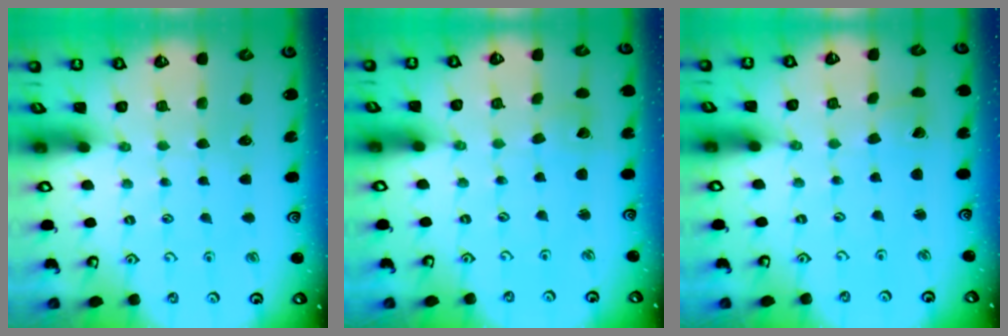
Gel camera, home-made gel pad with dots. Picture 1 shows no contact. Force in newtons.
{"total": 1.6, "press": 1.6, "slide": 0.2}
{"total": 1.3, "press": 1.3, "slide": 0.1}